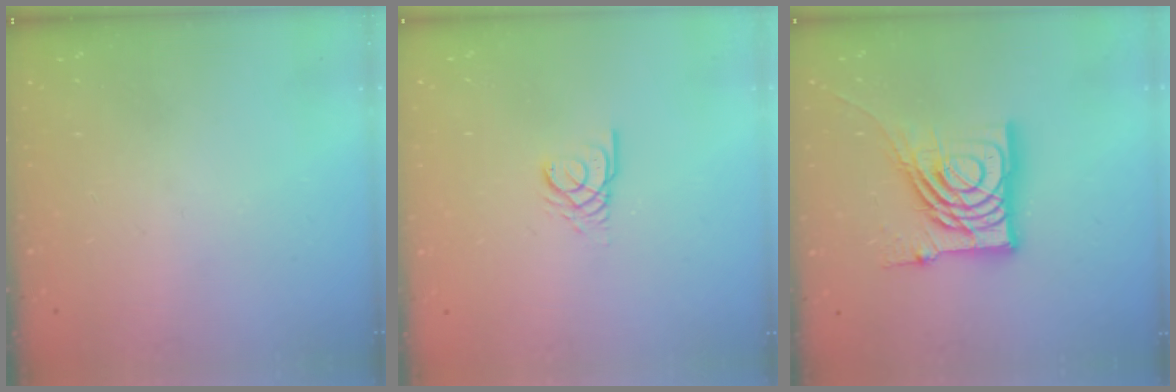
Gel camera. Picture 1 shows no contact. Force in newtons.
{"total": 2.6, "press": 2.6, "slide": 0.1}
{"total": 18.6, "press": 18.6, "slide": 1.6}